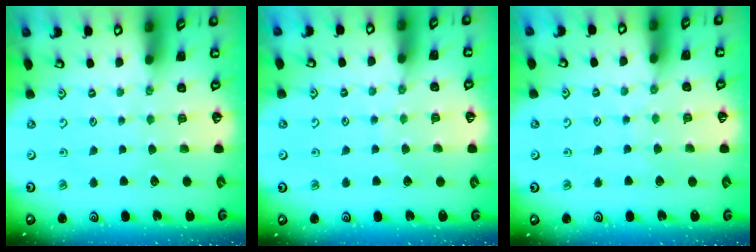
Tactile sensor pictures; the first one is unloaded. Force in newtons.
{"total": 5.4, "press": 5.3, "slide": 0.6}
{"total": 5.2, "press": 5.2, "slide": 0.4}